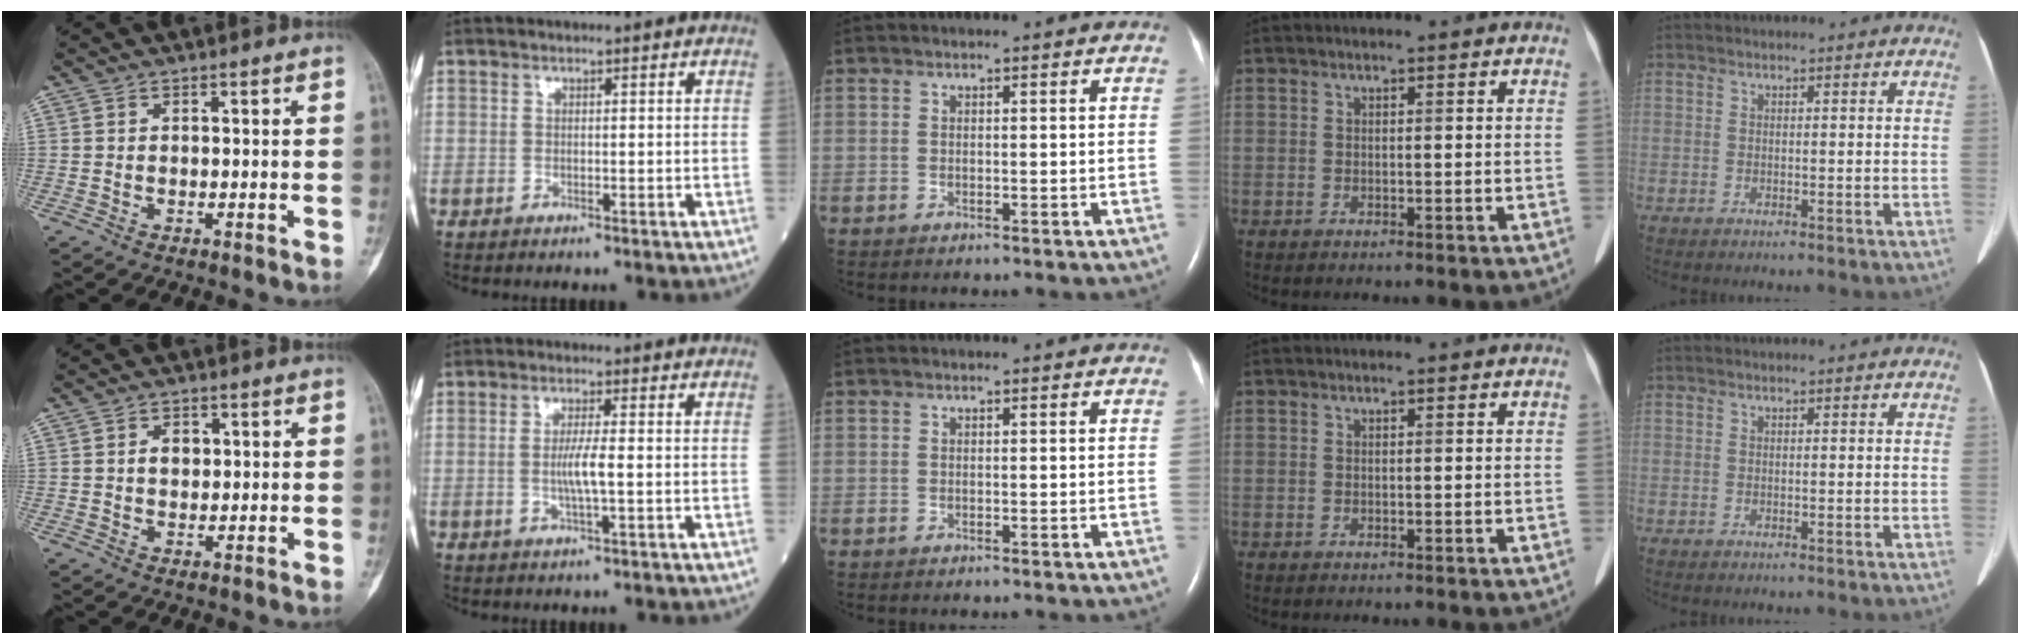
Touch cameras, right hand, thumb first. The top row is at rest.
{"thumb": {"total": 2.9, "force": [0.5, 2.2, 1.8], "torque": [-0.012, 0.002, 0.006]}, "index": {"total": 3.6, "force": [-0.4, -0.1, 3.6], "torque": [-0.073, -0.004, -0.009]}}